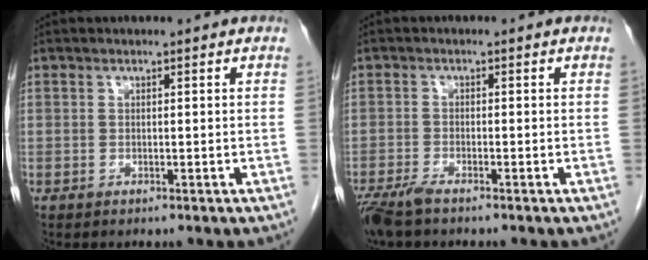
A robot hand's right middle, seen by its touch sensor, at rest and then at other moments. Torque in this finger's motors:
{"motor_torque": [0.11, -0.05, 0.02, 0.01]}